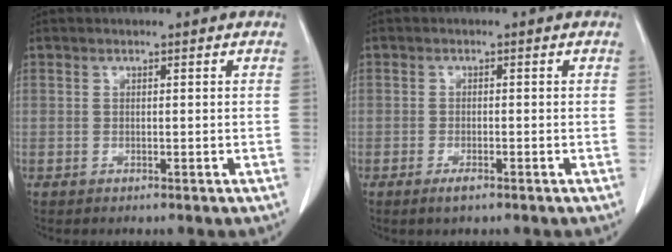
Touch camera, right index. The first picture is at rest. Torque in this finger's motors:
{"motor_torque": [0.10, -0.07, -0.03, 0.00]}